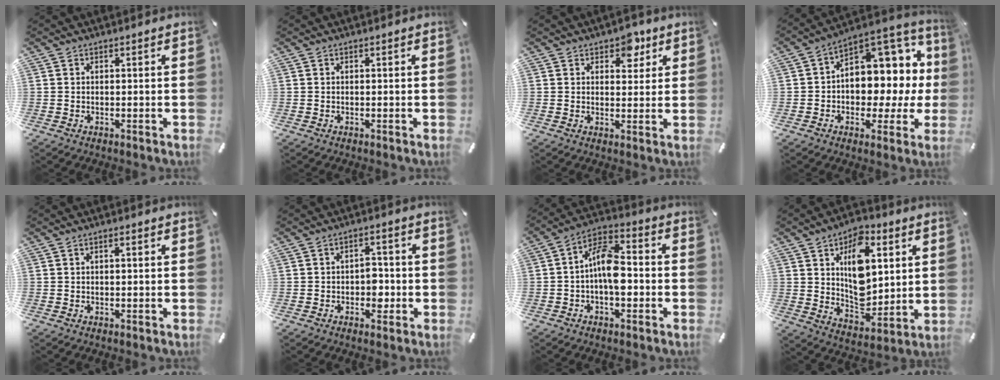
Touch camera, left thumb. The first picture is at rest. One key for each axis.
{"total": 0.0}
{"total": 5.5, "fx": 3.1, "fy": 3.6, "fz": 2.7, "tx": -0.014, "ty": -0.009, "tz": 0.048}
{"total": 10.4, "fx": 2.2, "fy": 8.4, "fz": 5.6, "tx": -0.054, "ty": -0.044, "tz": 0.044}
{"total": 1.3, "fx": -0.1, "fy": 0.3, "fz": 1.2, "tx": -0.020, "ty": 0.001, "tz": -0.002}
{"total": 4.9, "fx": -1.0, "fy": 3.5, "fz": 3.3, "tx": -0.043, "ty": 0.003, "tz": -0.021}
{"total": 10.9, "fx": -2.1, "fy": 5.9, "fz": 8.9, "tx": -0.156, "ty": 0.016, "tz": -0.033}
{"total": 14.7, "fx": 4.7, "fy": 10.4, "fz": 9.3, "tx": -0.128, "ty": -0.023, "tz": 0.085}